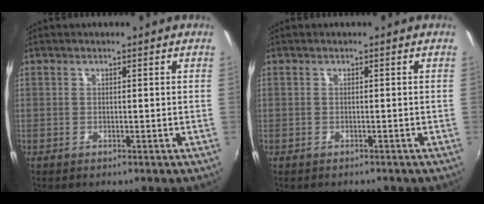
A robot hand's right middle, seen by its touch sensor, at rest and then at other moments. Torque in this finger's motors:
{"motor_torque": [0.43, -0.60, 0.04, 0.03]}